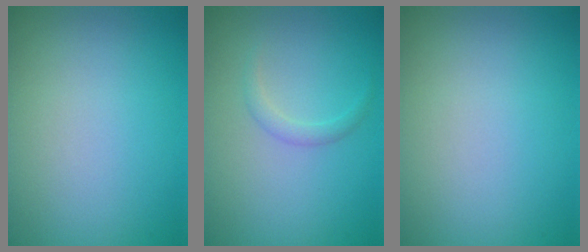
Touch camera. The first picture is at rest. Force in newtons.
{"total": 1.0, "press": 1.0, "slide": 0.1}
{"total": 0.0}